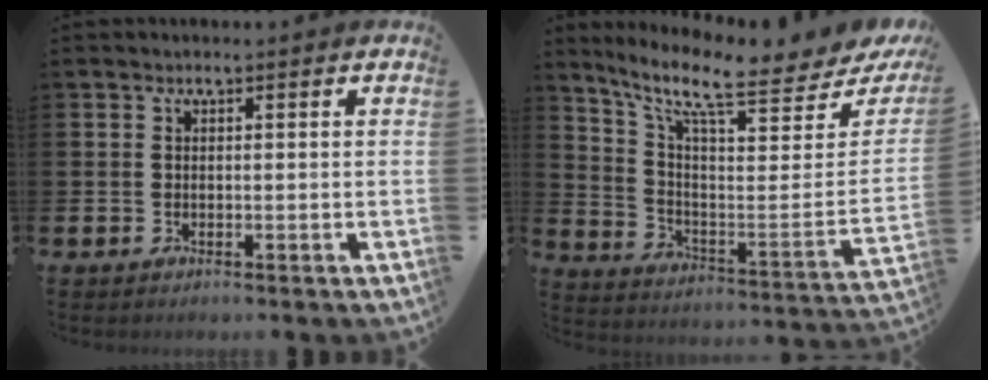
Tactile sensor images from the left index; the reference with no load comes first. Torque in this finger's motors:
{"motor_torque": [0.58, -1.56, 0.71, 0.21]}